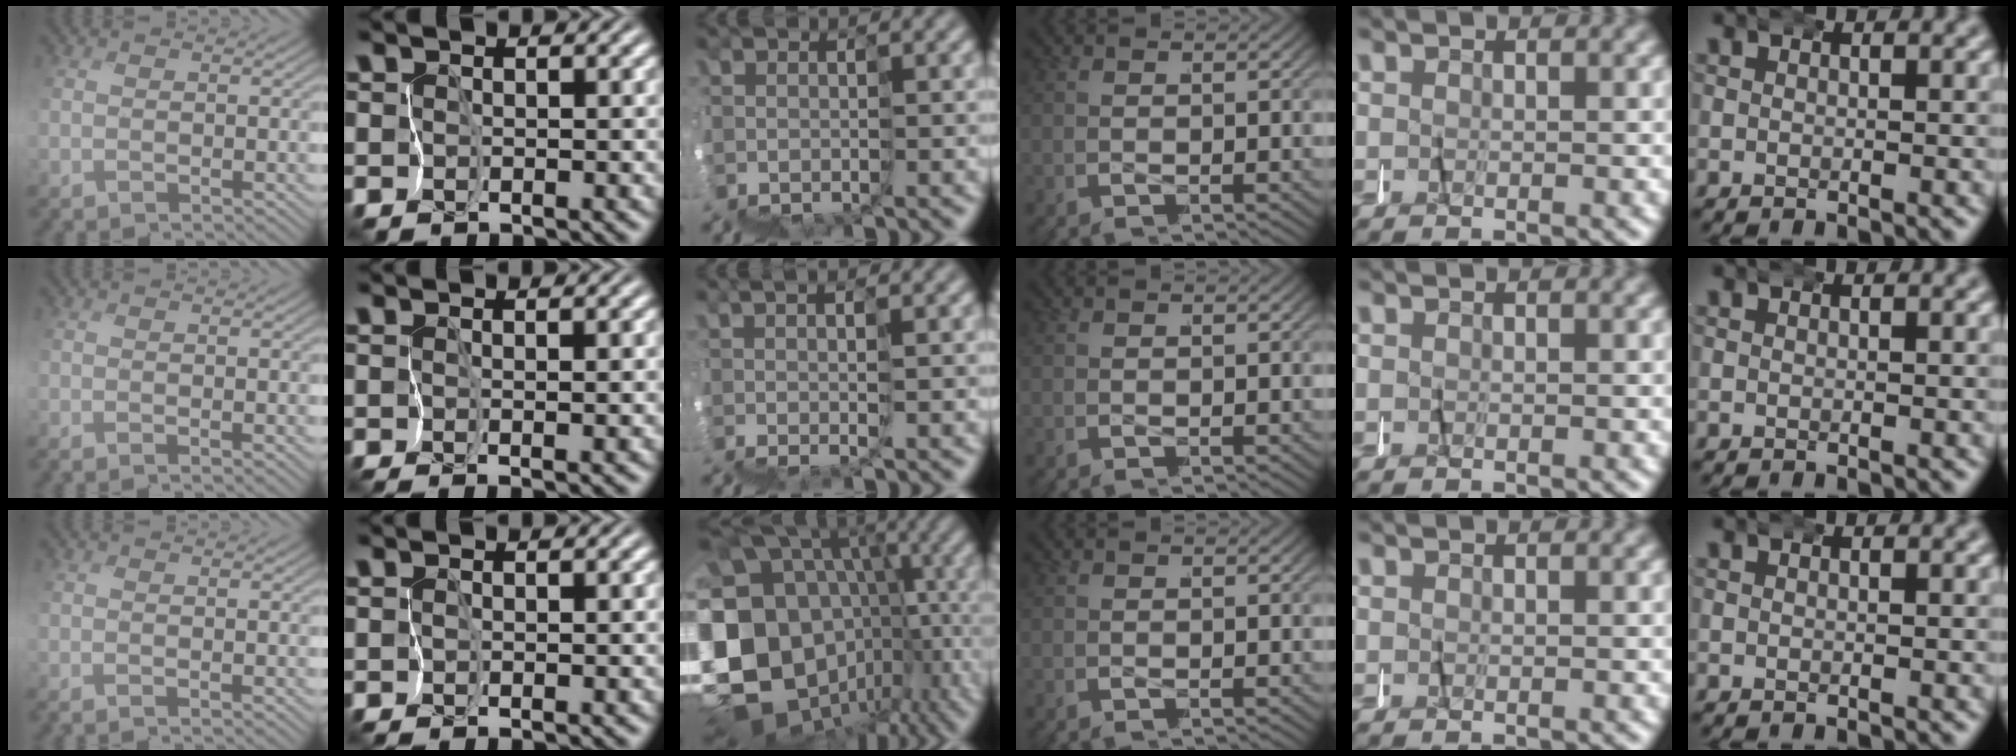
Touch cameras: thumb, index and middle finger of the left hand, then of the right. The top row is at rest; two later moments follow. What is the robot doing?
{"motion": "wrap", "object": "felt sheet"}